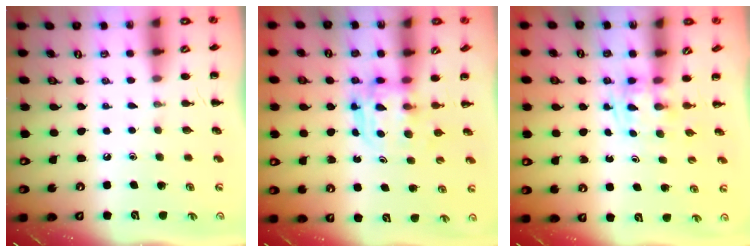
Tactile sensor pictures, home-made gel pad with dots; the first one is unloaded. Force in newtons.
{"total": 3.8, "press": 3.8, "slide": 0.3}
{"total": 1.2, "press": 1.0, "slide": 0.7}